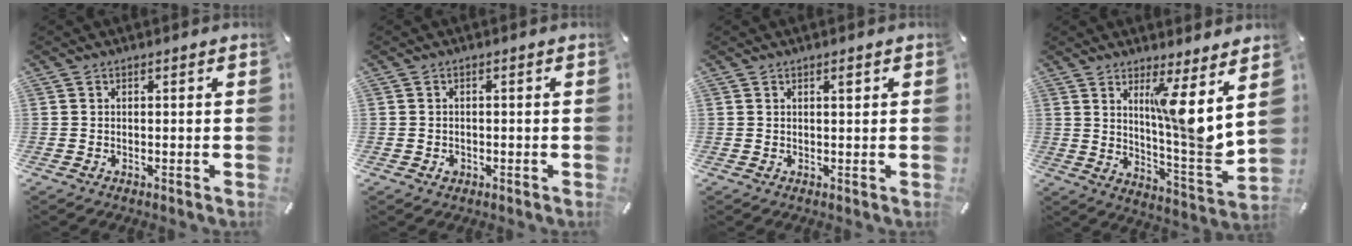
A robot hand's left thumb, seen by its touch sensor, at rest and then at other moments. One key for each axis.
{"total": 1.6, "fx": -0.7, "fy": 1.3, "fz": 0.6, "tx": -0.011, "ty": 0.004, "tz": -0.015}
{"total": 1.2, "fx": 0.4, "fy": 0.5, "fz": 1.0, "tx": -0.019, "ty": 0.003, "tz": 0.007}
{"total": 11.8, "fx": 5.3, "fy": 0.6, "fz": 10.6, "tx": -0.157, "ty": -0.055, "tz": 0.081}